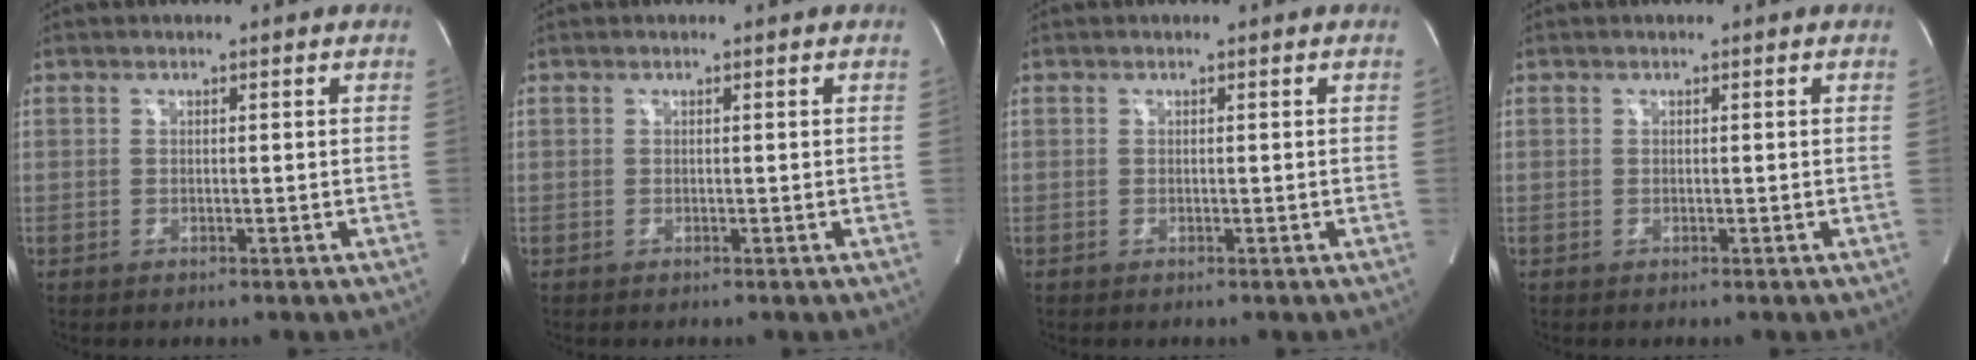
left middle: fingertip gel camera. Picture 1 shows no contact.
{"total": 0.0}
{"total": 0.0}
{"total": 0.0}